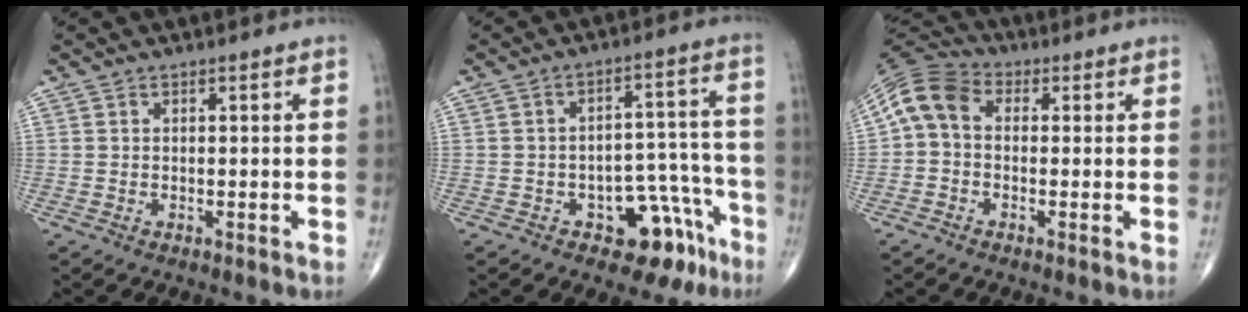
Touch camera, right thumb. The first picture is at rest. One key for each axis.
{"total": 11.0, "fx": -6.1, "fy": 6.4, "fz": 6.5, "tx": -0.035, "ty": 0.060, "tz": -0.074}
{"total": 8.0, "fx": 0.4, "fy": 5.7, "fz": 5.5, "tx": -0.097, "ty": 0.024, "tz": -0.012}